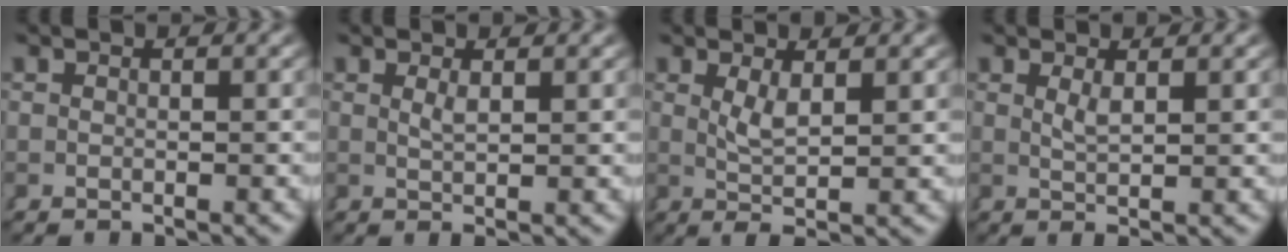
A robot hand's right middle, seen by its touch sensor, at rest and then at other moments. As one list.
[{"total": 1.4, "force": [0.6, -0.9, 0.9], "torque": [-0.012, -0.009, 0.019]}, {"total": 2.8, "force": [0.7, -0.2, 2.7], "torque": [-0.047, -0.014, 0.022]}, {"total": 1.7, "force": [0.6, -0.8, 1.3], "torque": [-0.022, -0.012, 0.022]}]